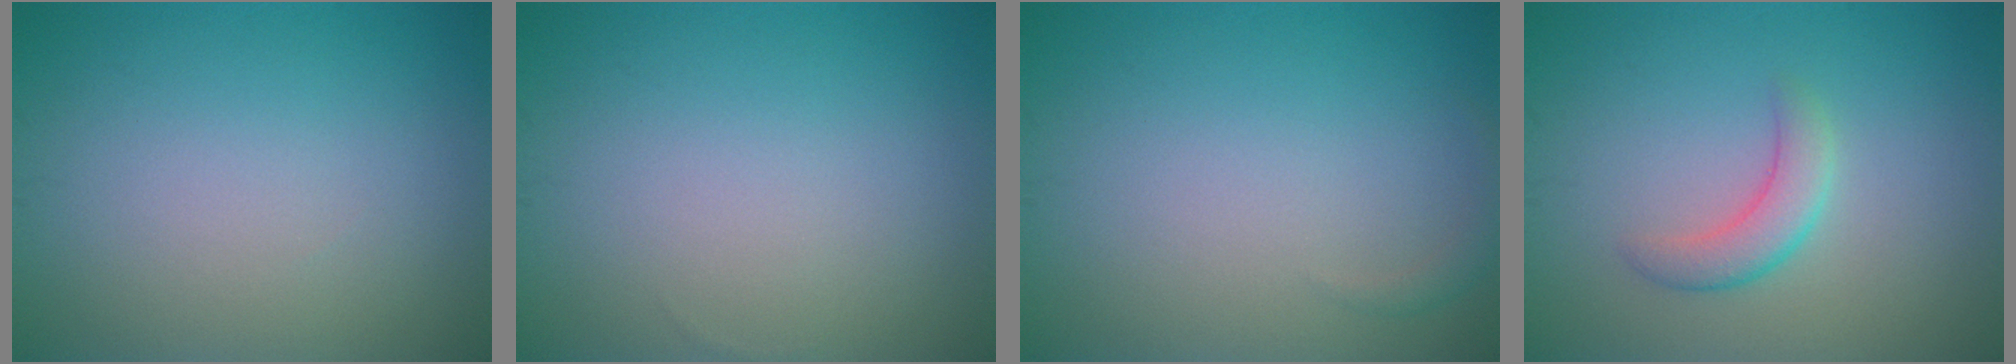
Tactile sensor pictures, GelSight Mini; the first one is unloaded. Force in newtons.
{"total": 0.0}
{"total": 0.9, "press": 0.9, "slide": 0.1}
{"total": 2.6, "press": 2.6, "slide": 0.1}